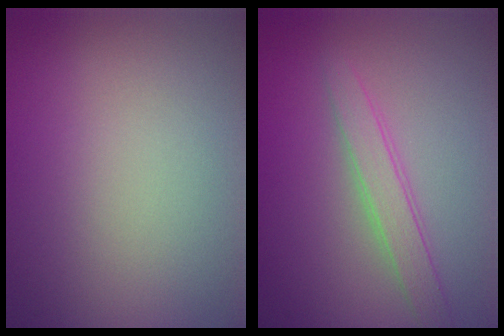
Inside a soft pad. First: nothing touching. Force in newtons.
{"total": 2.3, "press": 2.3, "slide": 0.1}